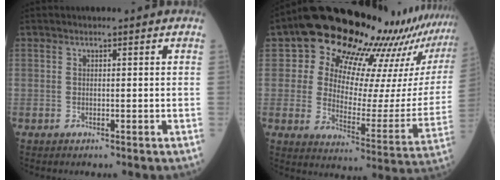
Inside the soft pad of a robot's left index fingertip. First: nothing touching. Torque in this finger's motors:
{"motor_torque": [2.06, -0.08, 1.05, 0.21]}